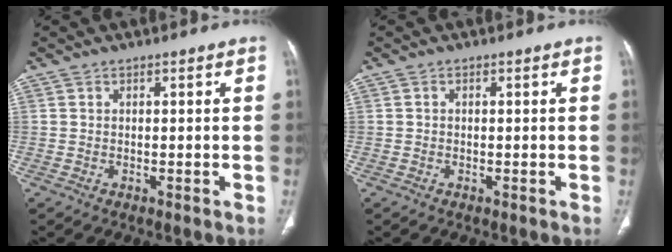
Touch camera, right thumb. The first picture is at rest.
{"total": 0.0}